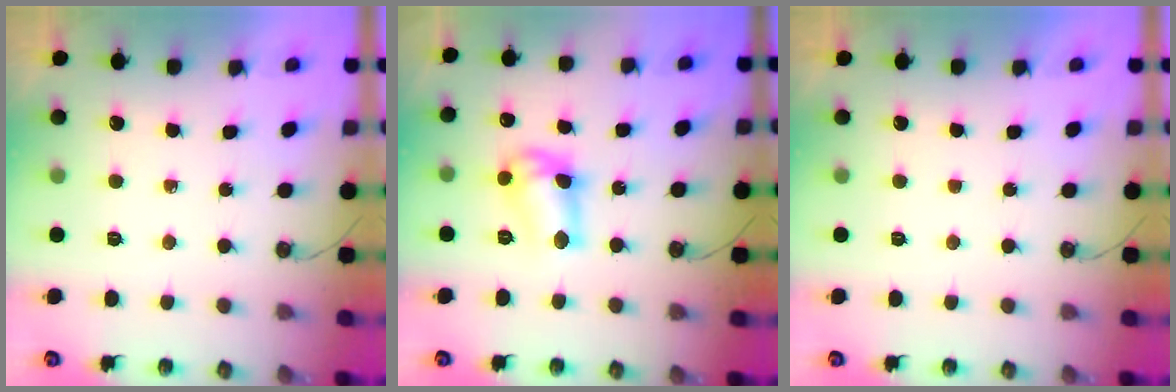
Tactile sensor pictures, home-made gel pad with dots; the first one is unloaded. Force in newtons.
{"total": 11.7, "press": 11.6, "slide": 0.7}
{"total": 0.0}